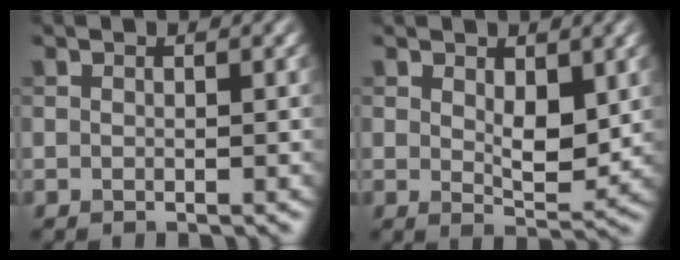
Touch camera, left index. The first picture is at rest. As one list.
[{"total": 3.8, "force": [0.9, 2.0, 3.1], "torque": [-0.054, -0.011, 0.018]}]